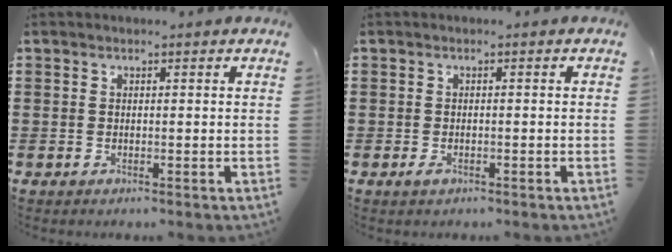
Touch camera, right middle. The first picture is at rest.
{"total": 0.7, "force": [-0.3, 0.4, 0.5], "torque": [-0.011, -0.003, -0.006]}